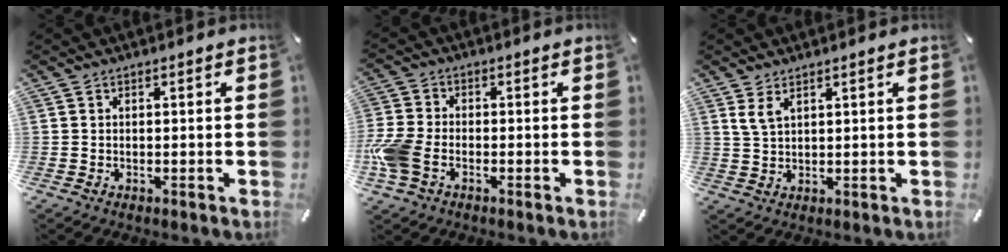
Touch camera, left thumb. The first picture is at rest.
{"total": 7.3, "force": [-2.3, 5.0, 4.8], "torque": [-0.113, 0.009, -0.042]}
{"total": 3.3, "force": [2.1, 1.4, 2.2], "torque": [-0.047, 0.000, 0.038]}